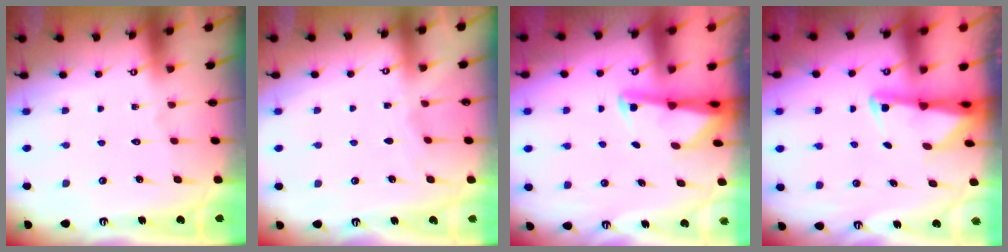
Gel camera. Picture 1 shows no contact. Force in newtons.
{"total": 2.8, "press": 2.7, "slide": 0.4}
{"total": 3.3, "press": 3.3, "slide": 0.4}
{"total": 2.4, "press": 2.4, "slide": 0.5}